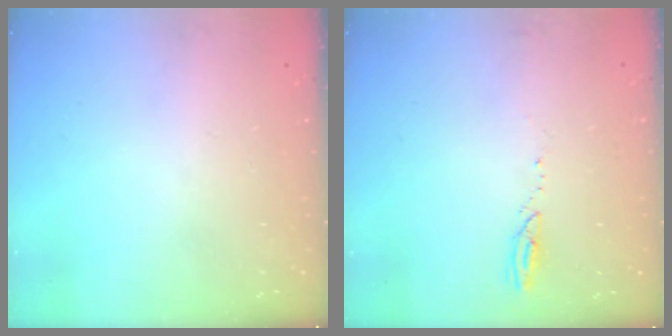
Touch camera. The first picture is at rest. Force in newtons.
{"total": 2.4, "press": 2.4, "slide": 0.3}